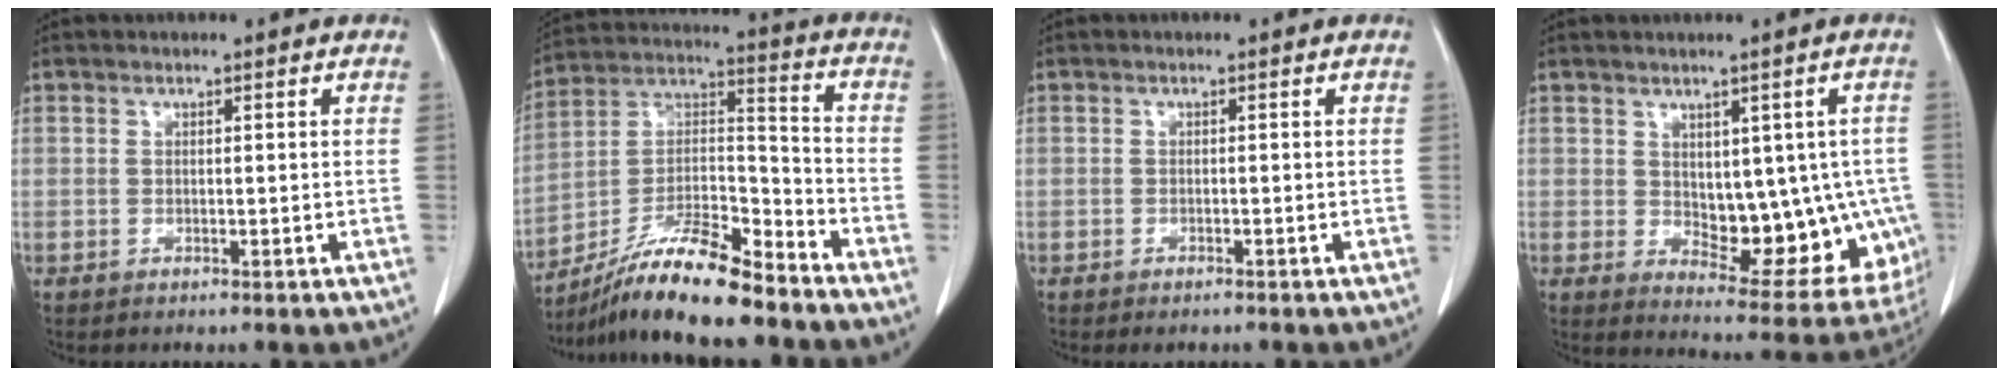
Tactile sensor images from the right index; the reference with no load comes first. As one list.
[{"total": 15.7, "force": [-12.9, 1.9, 8.8], "torque": [-0.159, 0.009, -0.228]}, {"total": 1.4, "force": [-1.1, 0.5, 0.6], "torque": [-0.010, -0.002, -0.012]}, {"total": 13.9, "force": [-0.7, 7.3, 11.8], "torque": [-0.124, 0.005, 0.011]}]